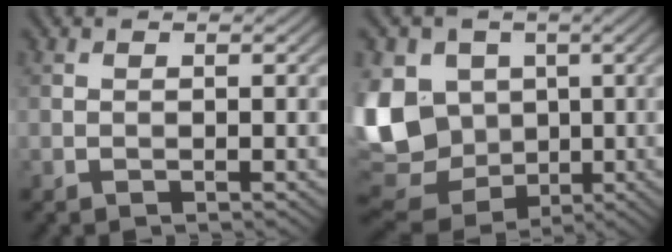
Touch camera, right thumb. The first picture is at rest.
{"total": 15.7, "force": [0.0, 12.9, 8.9], "torque": [-0.246, -0.010, 0.004]}